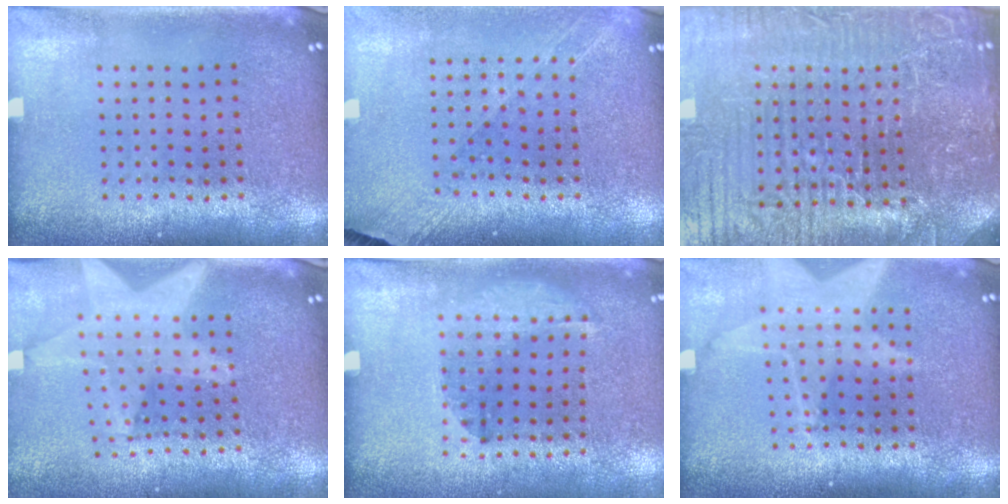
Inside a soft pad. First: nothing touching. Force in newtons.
{"total": 1.3, "press": 1.2, "slide": 0.5}
{"total": 6.5, "press": 5.9, "slide": 2.8}
{"total": 2.1, "press": 1.7, "slide": 1.2}
{"total": 1.3, "press": 1.0, "slide": 0.8}
{"total": 1.8, "press": 1.5, "slide": 1.1}